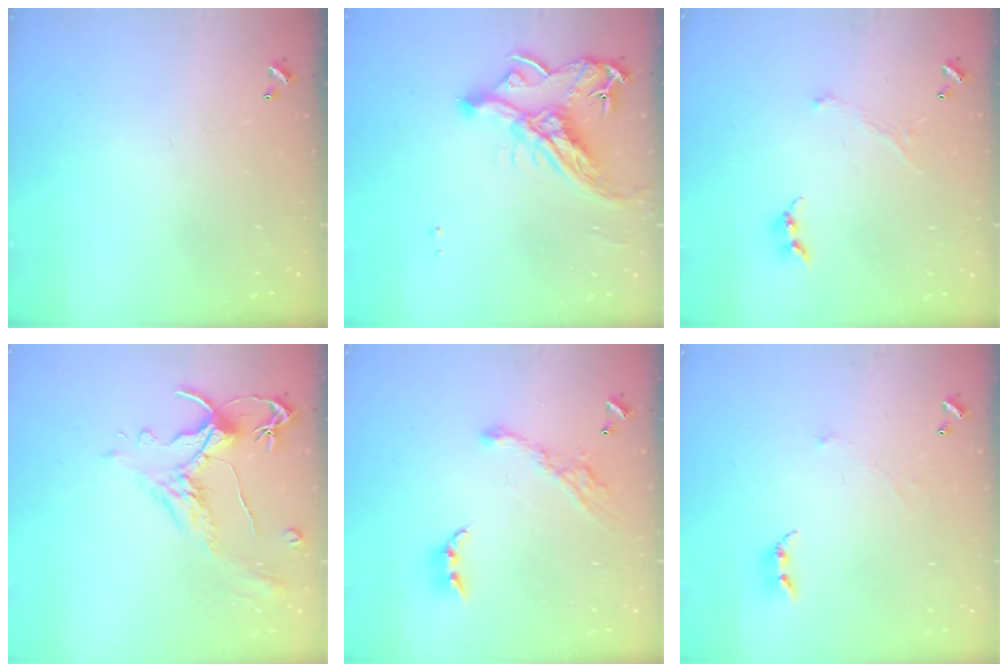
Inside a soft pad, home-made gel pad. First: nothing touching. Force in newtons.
{"total": 11.7, "press": 11.6, "slide": 1.6}
{"total": 1.3, "press": 1.2, "slide": 0.5}
{"total": 1.6, "press": 1.1, "slide": 1.2}
{"total": 10.1, "press": 10.0, "slide": 1.4}
{"total": 0.7, "press": 0.6, "slide": 0.5}